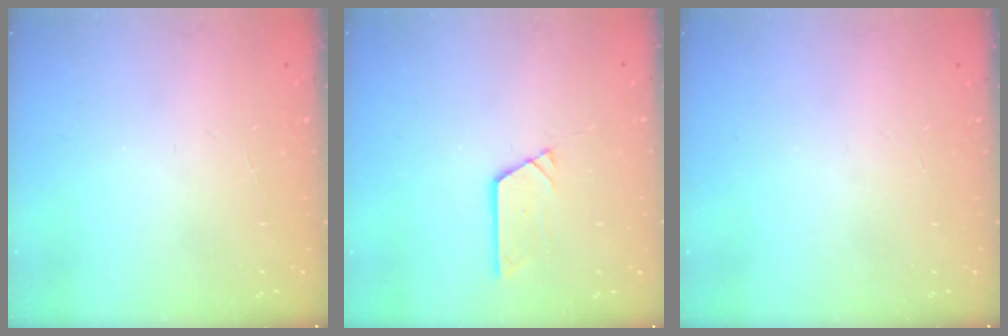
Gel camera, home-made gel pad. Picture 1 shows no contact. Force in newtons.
{"total": 2.7, "press": 2.7, "slide": 0.0}
{"total": 0.0}